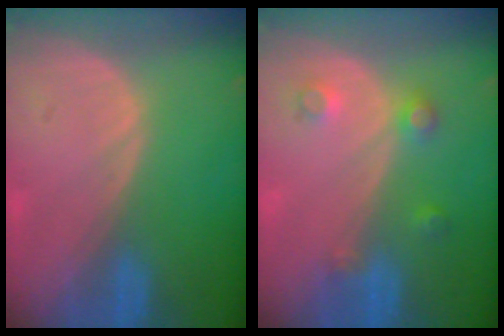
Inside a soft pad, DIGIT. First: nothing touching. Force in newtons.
{"total": 3.5, "press": 3.2, "slide": 1.6}